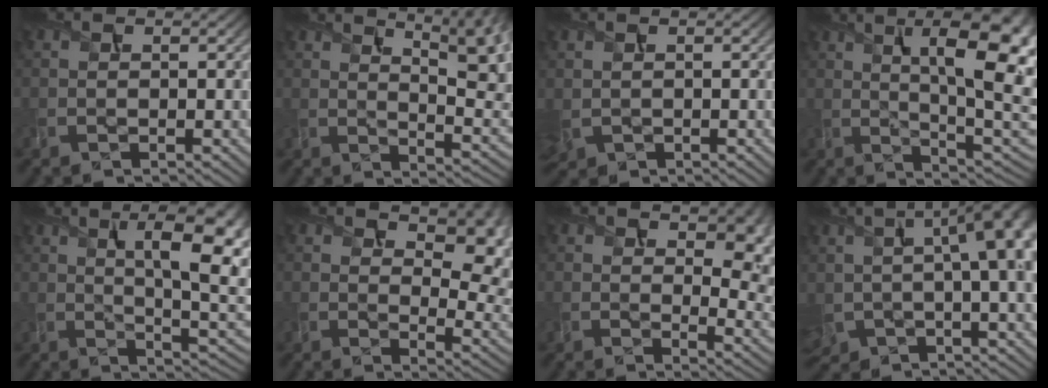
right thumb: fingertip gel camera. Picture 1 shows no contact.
{"total": 13.6, "force": [6.3, 5.1, 10.9], "torque": [-0.163, 0.033, 0.101]}
{"total": 1.8, "force": [0.1, 1.4, 1.1], "torque": [-0.039, -0.005, 0.005]}
{"total": 15.2, "force": [4.5, 4.7, 13.7], "torque": [-0.174, 0.023, 0.070]}
{"total": 14.7, "force": [4.6, 4.7, 13.1], "torque": [-0.169, 0.023, 0.074]}
{"total": 12.3, "force": [6.0, 5.9, 9.0], "torque": [-0.121, 0.002, 0.096]}
{"total": 10.6, "force": [4.2, 4.8, 8.4], "torque": [-0.117, -0.006, 0.073]}
{"total": 15.7, "force": [1.6, 7.6, 13.6], "torque": [-0.220, -0.010, 0.045]}